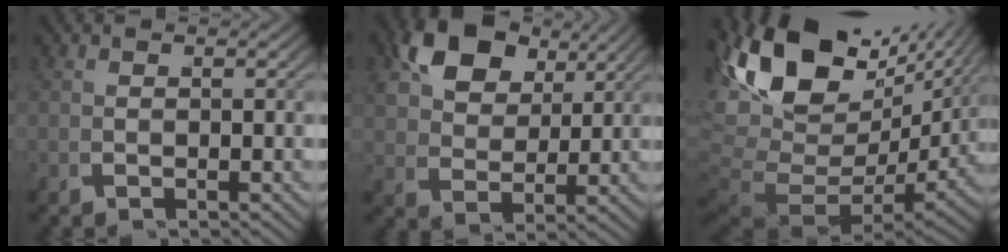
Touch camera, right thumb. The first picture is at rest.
{"total": 8.0, "force": [4.9, 4.6, 4.4], "torque": [-0.091, -0.001, 0.093]}
{"total": 15.0, "force": [2.8, 10.0, 10.8], "torque": [-0.229, -0.046, 0.068]}